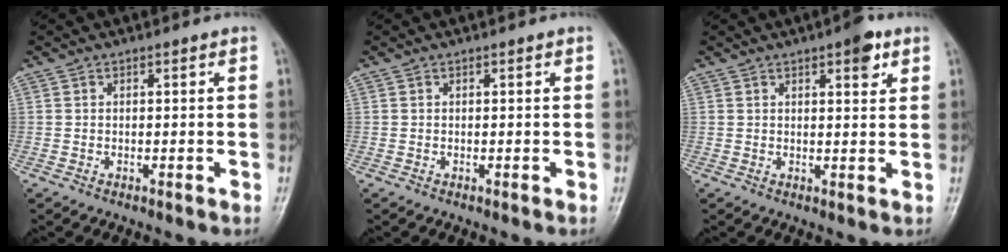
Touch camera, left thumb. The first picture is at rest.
{"total": 0.0}
{"total": 4.4, "force": [2.5, 1.6, 3.3], "torque": [-0.033, -0.010, 0.031]}